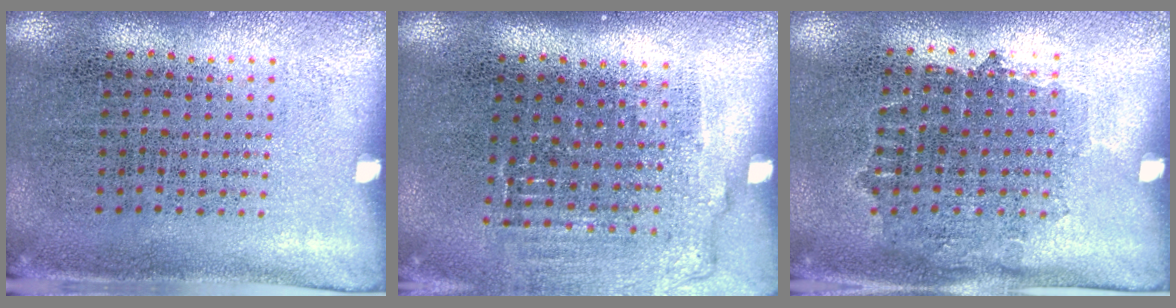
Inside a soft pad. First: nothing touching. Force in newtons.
{"total": 1.1, "press": 1.1, "slide": 0.4}
{"total": 0.8, "press": 0.8, "slide": 0.4}